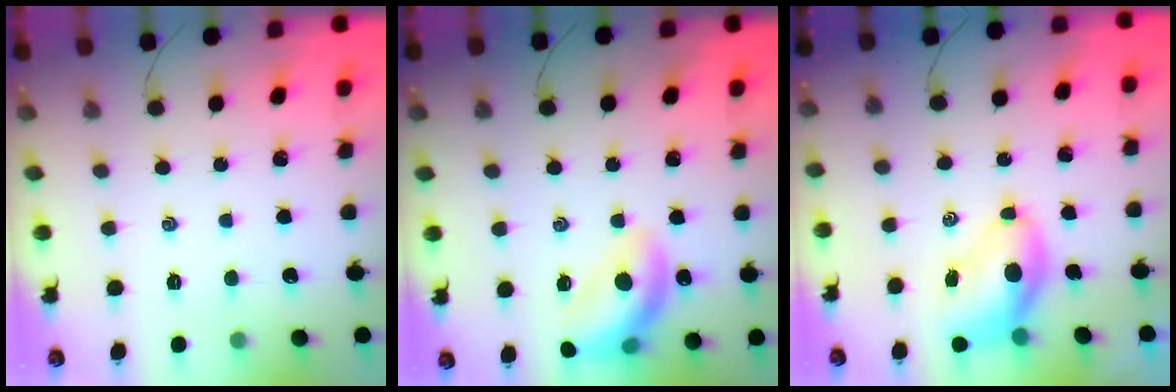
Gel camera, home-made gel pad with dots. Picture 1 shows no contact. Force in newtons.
{"total": 15.7, "press": 15.4, "slide": 3.3}
{"total": 6.6, "press": 6.5, "slide": 1.3}